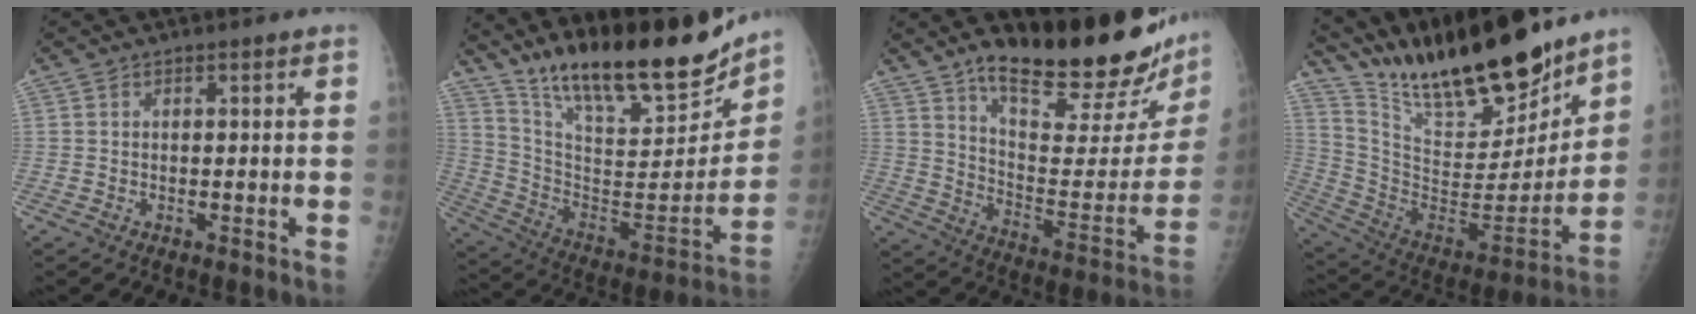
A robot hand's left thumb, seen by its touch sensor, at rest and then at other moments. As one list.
[{"total": 25.3, "force": [20.0, 6.7, 14.0], "torque": [-0.192, -0.096, 0.330]}, {"total": 25.9, "force": [20.0, 6.0, 15.3], "torque": [-0.187, -0.131, 0.294]}, {"total": 27.5, "force": [22.6, 6.9, 14.1], "torque": [-0.205, -0.109, 0.379]}]